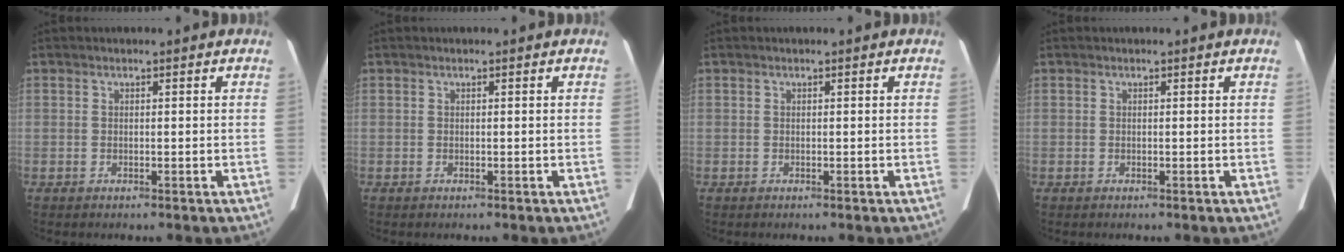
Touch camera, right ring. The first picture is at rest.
{"total": 0.0}
{"total": 0.0}
{"total": 0.0}